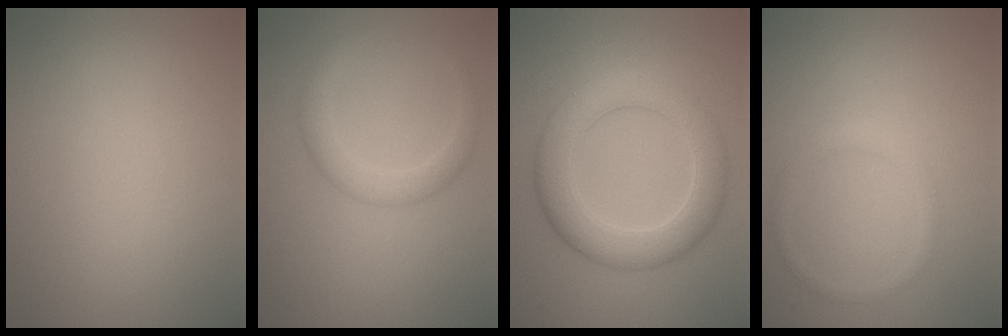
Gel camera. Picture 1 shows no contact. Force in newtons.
{"total": 2.7, "press": 2.7, "slide": 0.2}
{"total": 6.2, "press": 6.1, "slide": 0.5}
{"total": 1.2, "press": 1.2, "slide": 0.0}